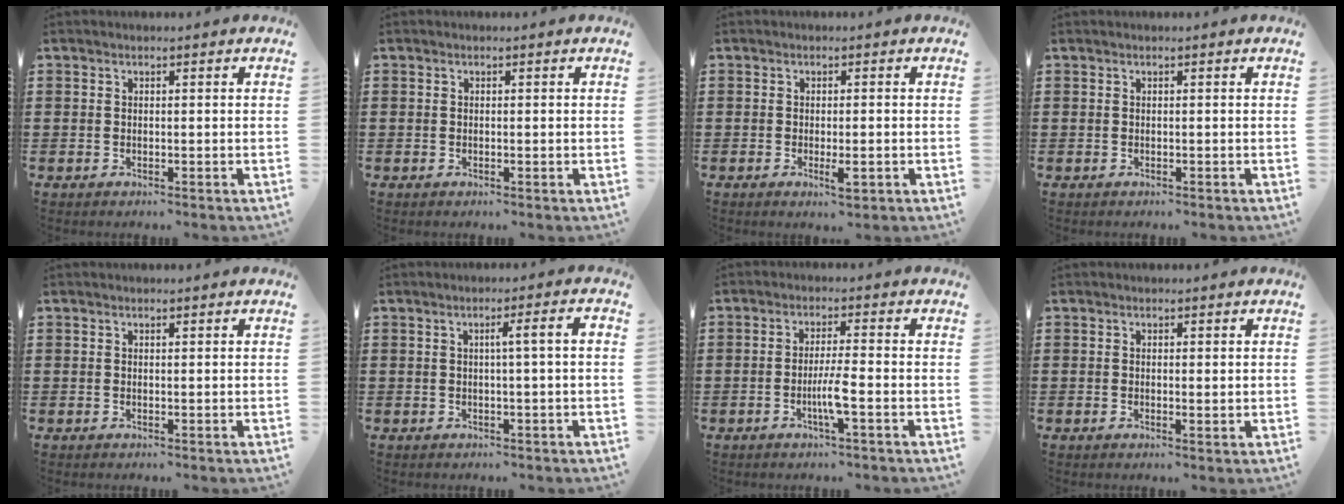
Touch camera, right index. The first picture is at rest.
{"total": 0.0}
{"total": 2.5, "force": [-0.9, 0.7, 2.3], "torque": [-0.038, -0.001, -0.015]}
{"total": 0.0}
{"total": 0.0}
{"total": 3.0, "force": [0.0, -0.3, 2.9], "torque": [-0.052, -0.004, -0.005]}
{"total": 4.1, "force": [-1.5, 0.0, 3.9], "torque": [-0.076, -0.008, -0.031]}
{"total": 0.7, "force": [0.1, 0.2, 0.7], "torque": [-0.015, 0.000, 0.002]}